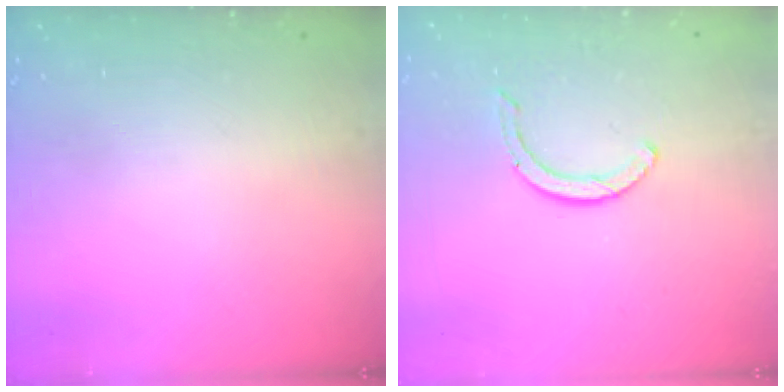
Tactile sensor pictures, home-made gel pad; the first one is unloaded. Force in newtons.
{"total": 2.9, "press": 2.9, "slide": 0.4}